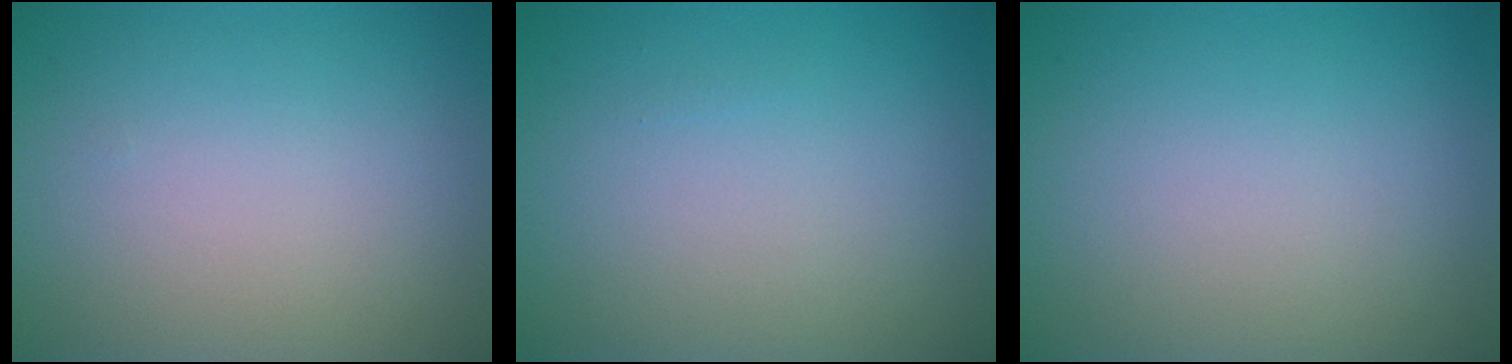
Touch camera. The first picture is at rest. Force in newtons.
{"total": 0.0}
{"total": 0.0}